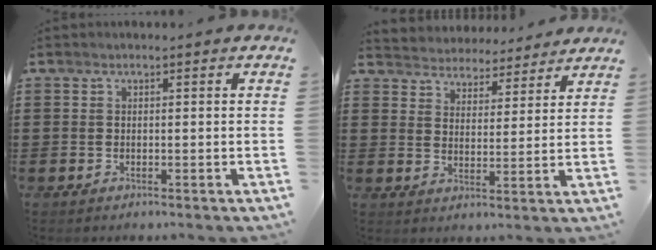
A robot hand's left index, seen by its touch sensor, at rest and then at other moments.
{"total": 4.1, "force": [4.0, 0.3, -0.7], "torque": [-0.010, -0.028, 0.068]}